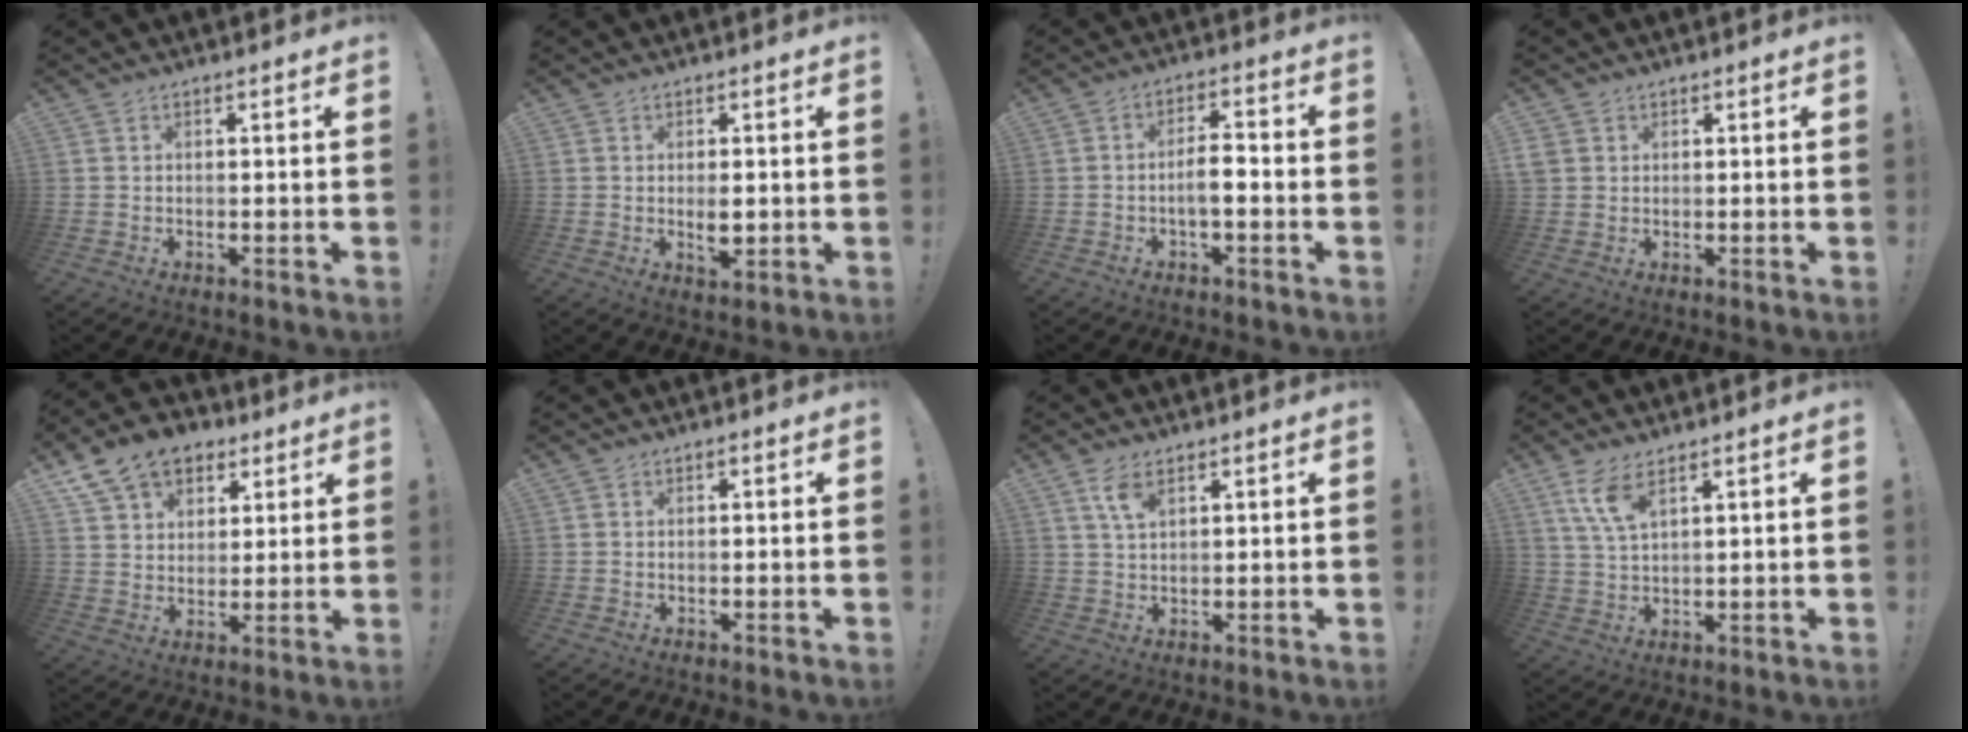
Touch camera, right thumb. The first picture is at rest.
{"total": 4.0, "force": [0.1, 1.9, 3.5], "torque": [-0.049, -0.007, -0.002]}
{"total": 6.0, "force": [-1.9, 2.0, 5.3], "torque": [-0.105, 0.014, -0.034]}
{"total": 2.9, "force": [1.3, 2.4, 0.7], "torque": [-0.012, -0.001, 0.027]}
{"total": 12.9, "force": [7.8, 9.1, 5.0], "torque": [-0.081, -0.041, 0.151]}
{"total": 0.0}
{"total": 5.0, "force": [2.8, 2.1, 3.5], "torque": [-0.062, -0.010, 0.049]}
{"total": 7.3, "force": [4.3, 2.2, 5.4], "torque": [-0.104, -0.013, 0.078]}